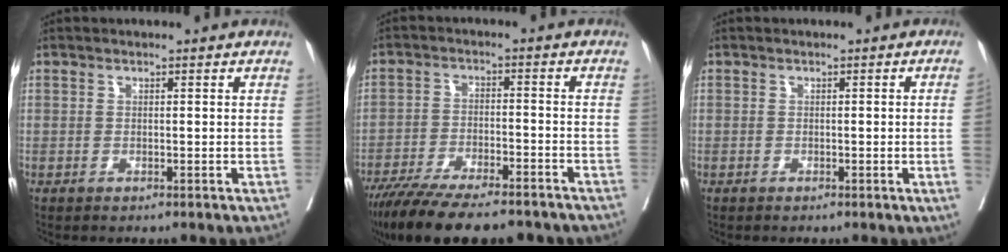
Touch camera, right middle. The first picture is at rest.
{"total": 17.8, "force": [-14.9, 3.9, 9.1], "torque": [-0.151, -0.019, -0.224]}
{"total": 1.7, "force": [-0.3, -0.7, 1.5], "torque": [-0.017, -0.002, -0.002]}